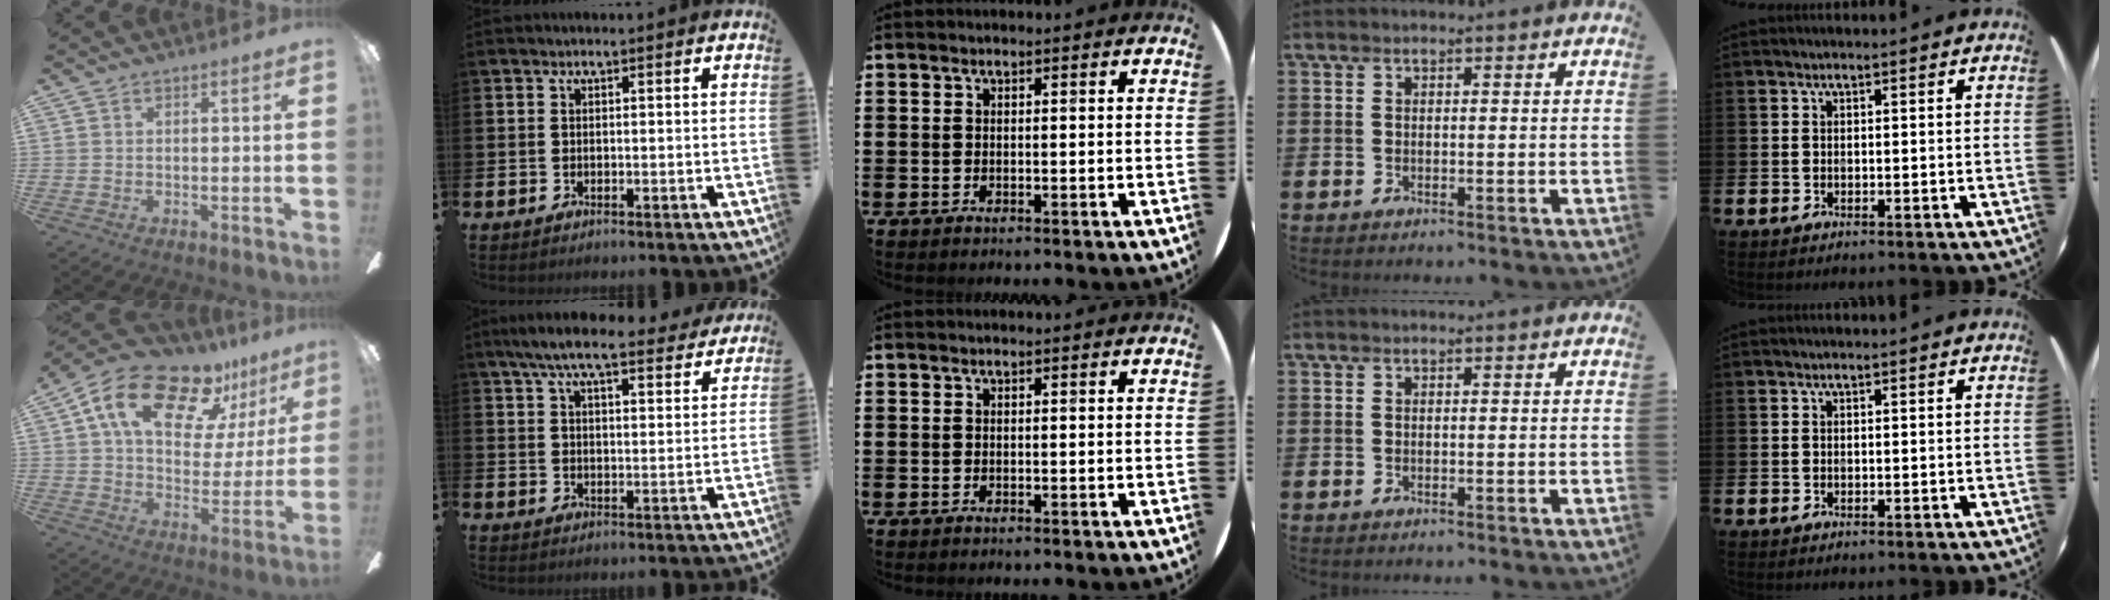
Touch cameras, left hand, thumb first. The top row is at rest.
{"thumb": {"total": 19.4, "force": [12.1, 9.7, 11.6], "torque": [-0.194, -0.067, 0.207]}, "index": {"total": 8.0, "force": [7.3, 1.2, 3.1], "torque": [-0.071, -0.035, 0.129]}}